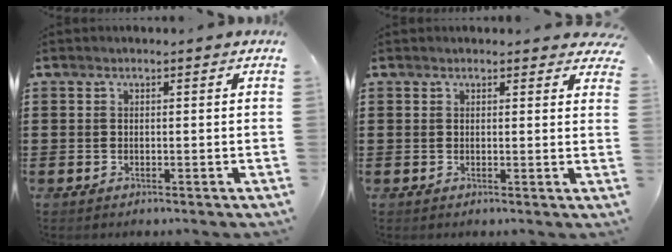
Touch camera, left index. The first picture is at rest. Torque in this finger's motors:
{"motor_torque": [0.33, -0.31, 0.10, 0.00]}